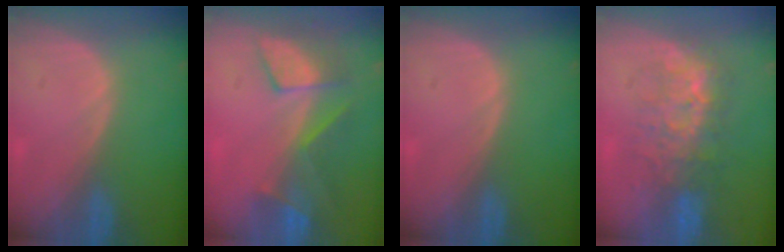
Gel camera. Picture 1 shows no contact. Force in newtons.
{"total": 8.1, "press": 7.2, "slide": 3.9}
{"total": 0.0}
{"total": 8.0, "press": 7.8, "slide": 1.9}